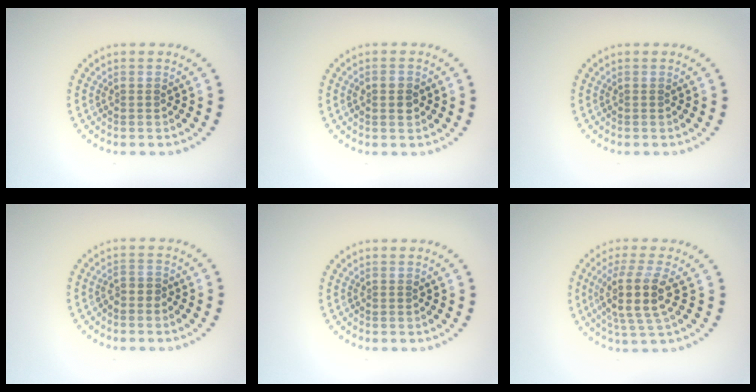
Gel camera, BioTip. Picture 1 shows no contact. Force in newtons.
{"total": 1.3, "press": 1.3, "slide": 0.2}
{"total": 0.0}
{"total": 0.9, "press": 0.7, "slide": 0.6}
{"total": 0.0}
{"total": 4.4, "press": 3.7, "slide": 2.4}